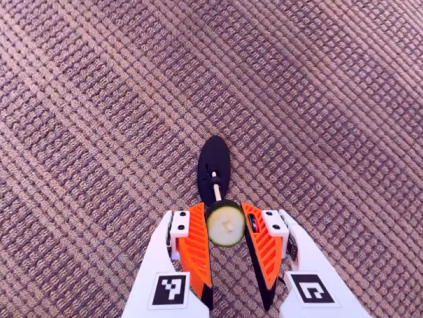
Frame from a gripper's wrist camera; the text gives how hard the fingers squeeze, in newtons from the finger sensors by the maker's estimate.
{"total": 8.5, "left": 8.1, "right": 8.8}